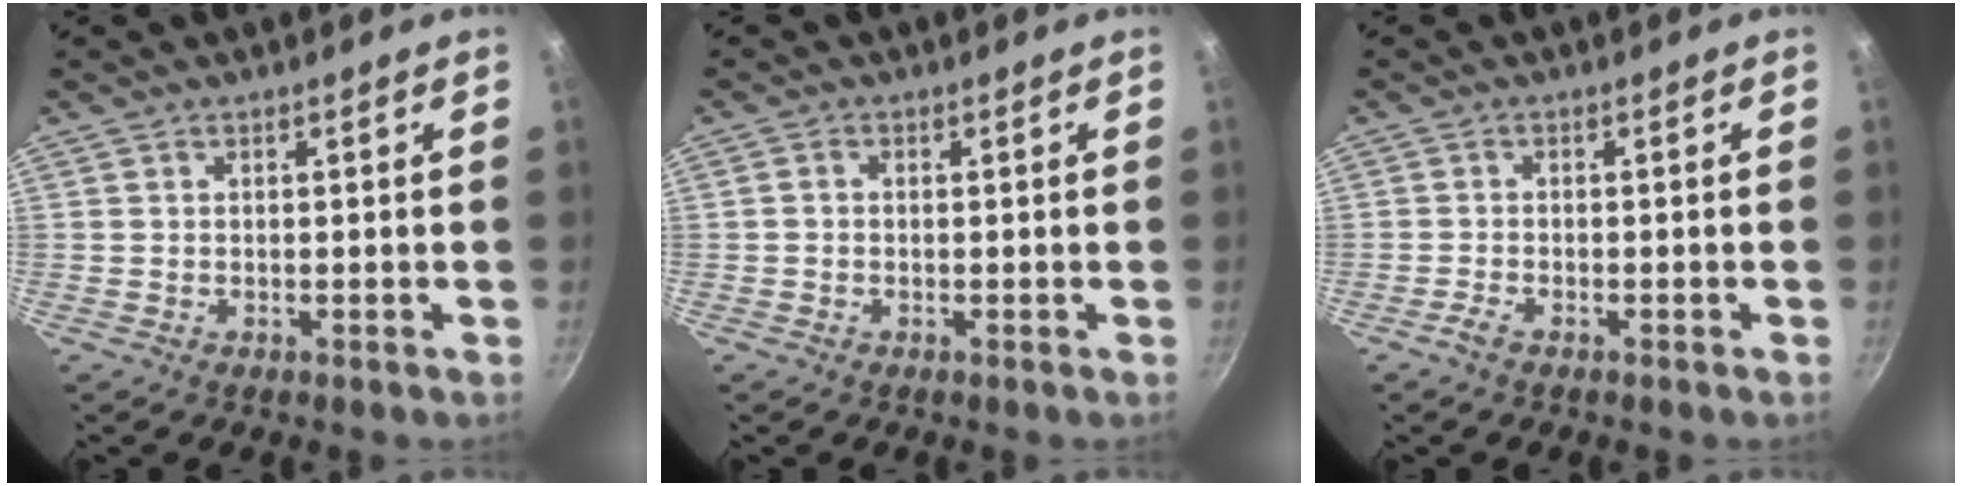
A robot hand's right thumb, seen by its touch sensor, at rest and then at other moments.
{"total": 1.0, "force": [-0.2, 0.8, 0.5], "torque": [-0.009, 0.005, -0.005]}
{"total": 1.9, "force": [-1.4, 0.6, 1.1], "torque": [-0.033, 0.015, -0.030]}